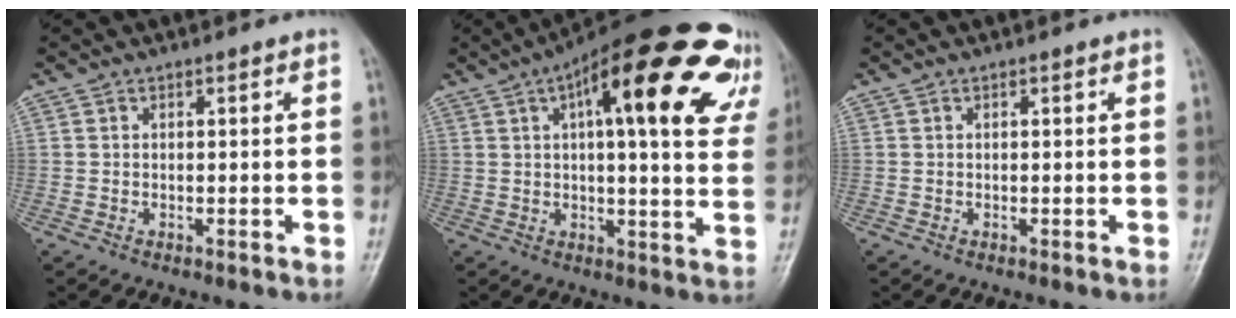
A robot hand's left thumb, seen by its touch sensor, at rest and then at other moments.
{"total": 26.2, "force": [12.3, 8.4, 21.6], "torque": [-0.279, 0.005, 0.159]}
{"total": 0.0}